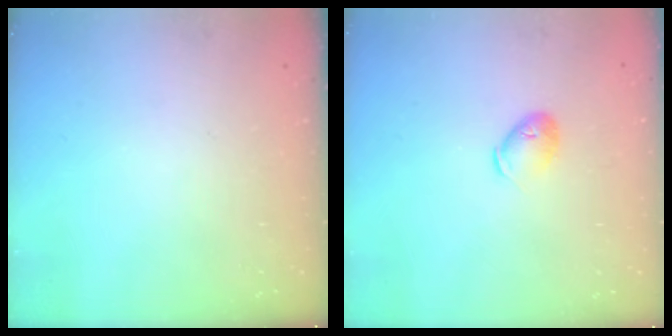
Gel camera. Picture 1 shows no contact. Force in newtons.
{"total": 7.8, "press": 7.6, "slide": 1.7}